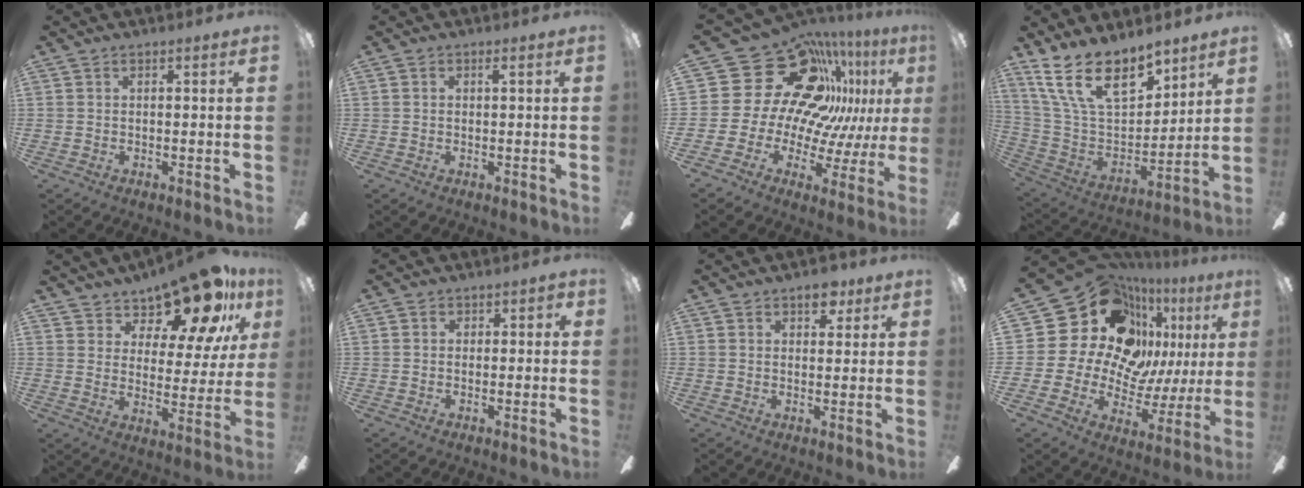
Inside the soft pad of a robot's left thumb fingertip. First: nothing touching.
{"total": 0.9, "force": [0.2, 0.4, 0.8], "torque": [-0.015, 0.005, 0.003]}
{"total": 27.8, "force": [12.3, 19.3, 15.9], "torque": [-0.263, -0.103, 0.271]}
{"total": 18.9, "force": [12.5, 9.0, 11.0], "torque": [-0.215, -0.078, 0.226]}
{"total": 15.7, "force": [13.1, 4.9, 7.2], "torque": [-0.122, -0.099, 0.224]}
{"total": 1.9, "force": [-0.8, 1.6, 0.9], "torque": [-0.014, 0.010, -0.016]}
{"total": 4.6, "force": [2.8, 2.8, 2.5], "torque": [-0.014, -0.006, 0.043]}
{"total": 23.6, "force": [9.2, 18.4, 11.5], "torque": [-0.197, -0.089, 0.200]}